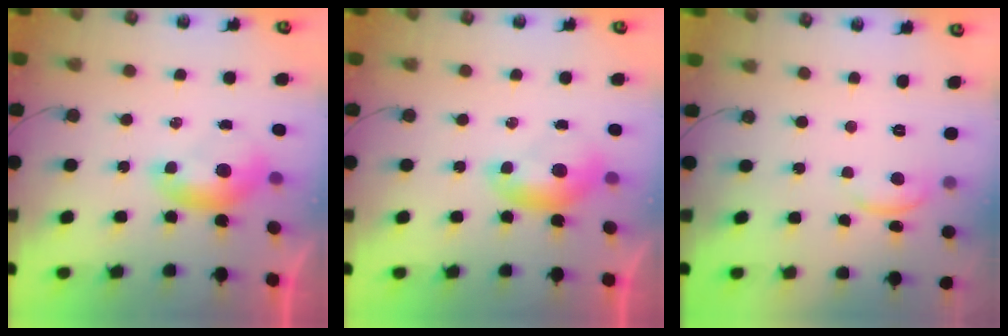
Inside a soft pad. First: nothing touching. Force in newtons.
{"total": 0.0}
{"total": 1.7, "press": 1.7, "slide": 0.4}